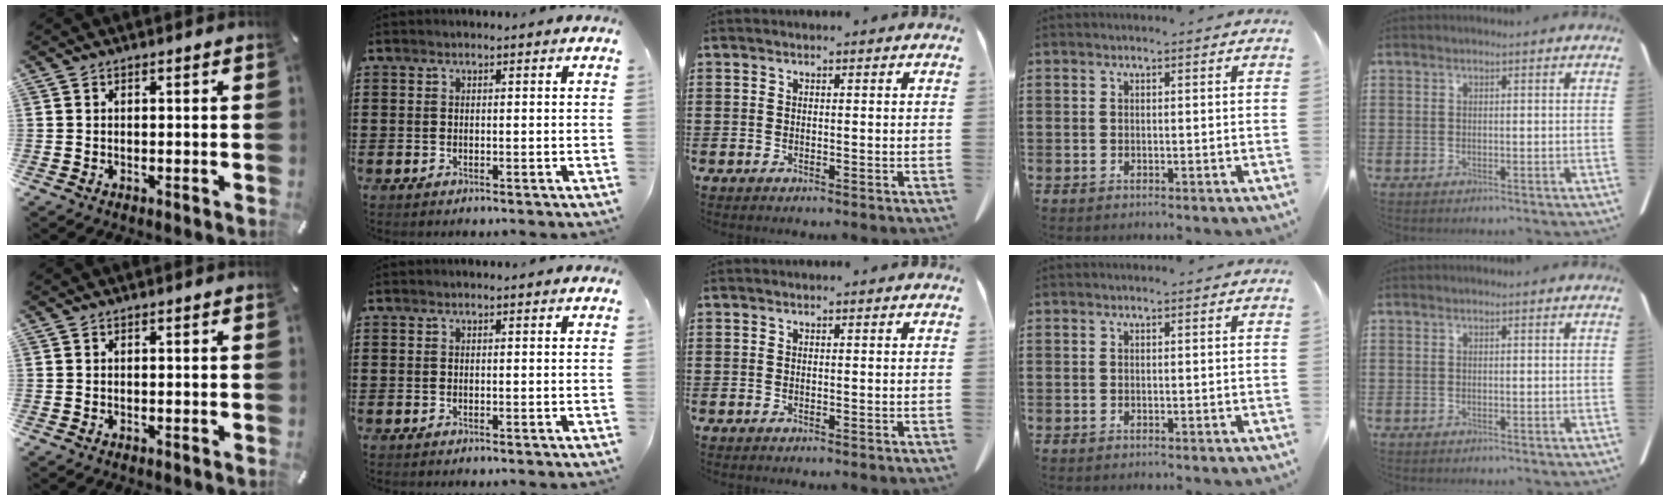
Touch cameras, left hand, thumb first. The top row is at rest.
{}